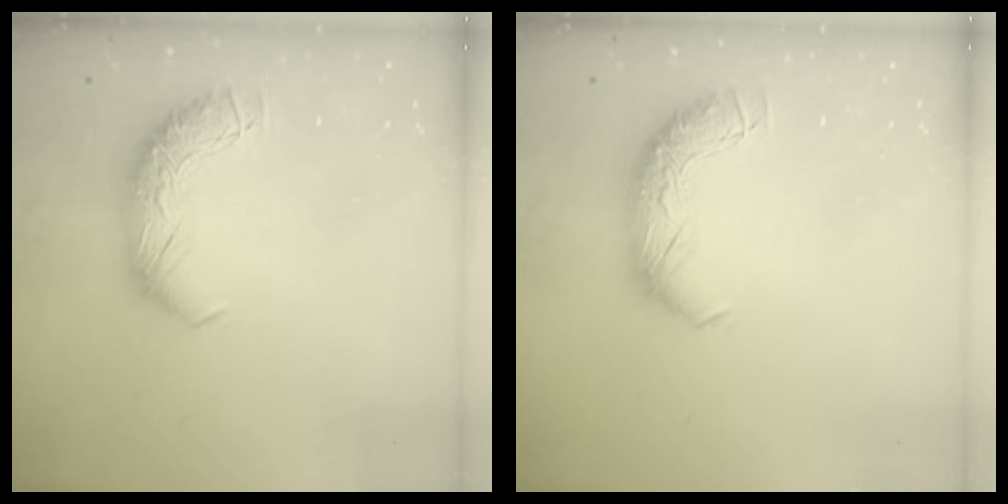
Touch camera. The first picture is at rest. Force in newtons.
{"total": 0.0}